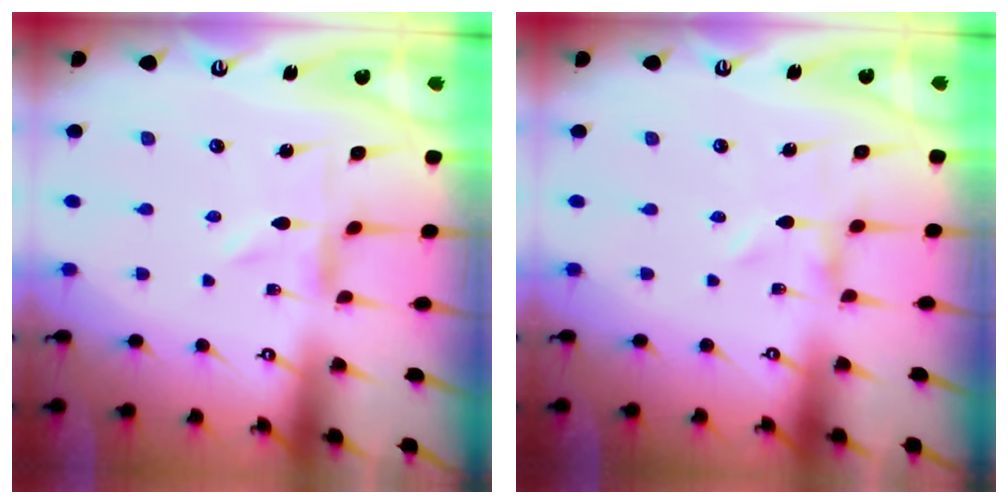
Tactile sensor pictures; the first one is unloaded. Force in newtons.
{"total": 0.0}